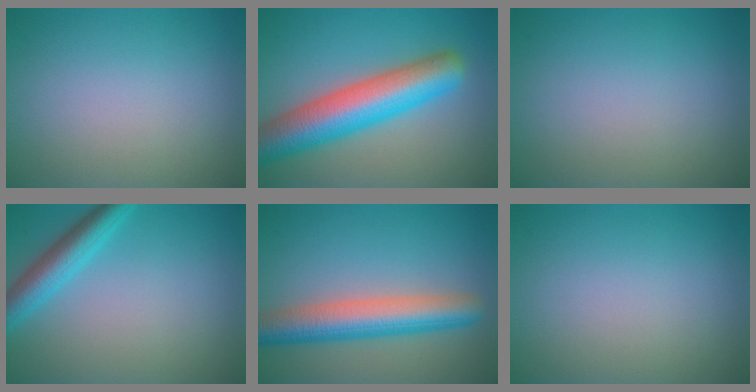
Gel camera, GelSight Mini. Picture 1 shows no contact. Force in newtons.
{"total": 9.0, "press": 9.0, "slide": 0.4}
{"total": 0.0}
{"total": 3.9, "press": 3.9, "slide": 0.1}
{"total": 6.6, "press": 6.6, "slide": 0.1}
{"total": 0.0}